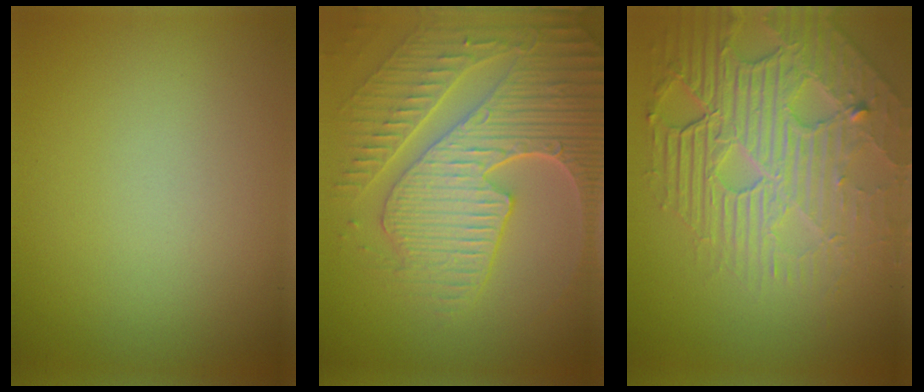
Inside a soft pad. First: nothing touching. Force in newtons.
{"total": 8.9, "press": 6.4, "slide": 6.2}
{"total": 7.8, "press": 5.9, "slide": 5.1}